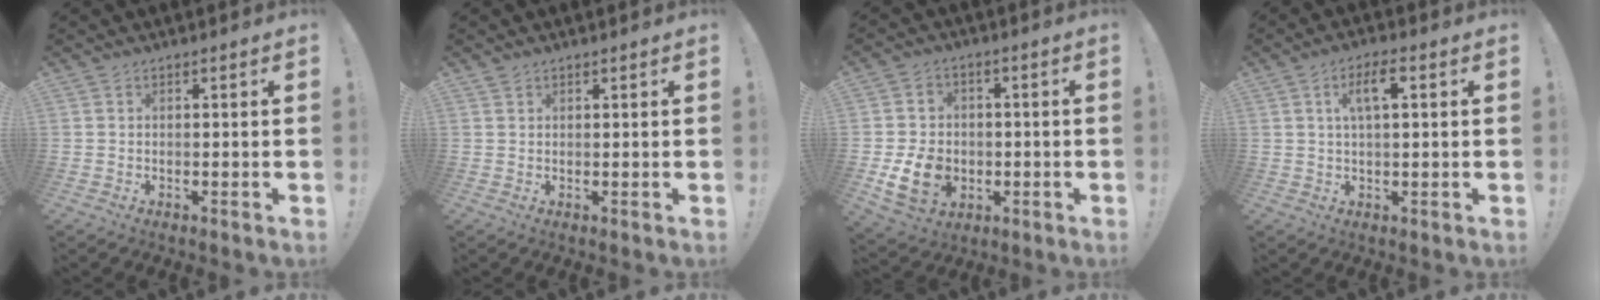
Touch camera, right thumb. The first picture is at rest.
{"total": 0.7, "force": [0.7, 0.3, 0.1], "torque": [-0.001, -0.001, 0.013]}
{"total": 12.4, "force": [-2.7, 10.0, 6.7], "torque": [-0.130, 0.014, -0.042]}
{"total": 5.9, "force": [1.7, 2.1, 5.3], "torque": [-0.091, 0.004, 0.025]}